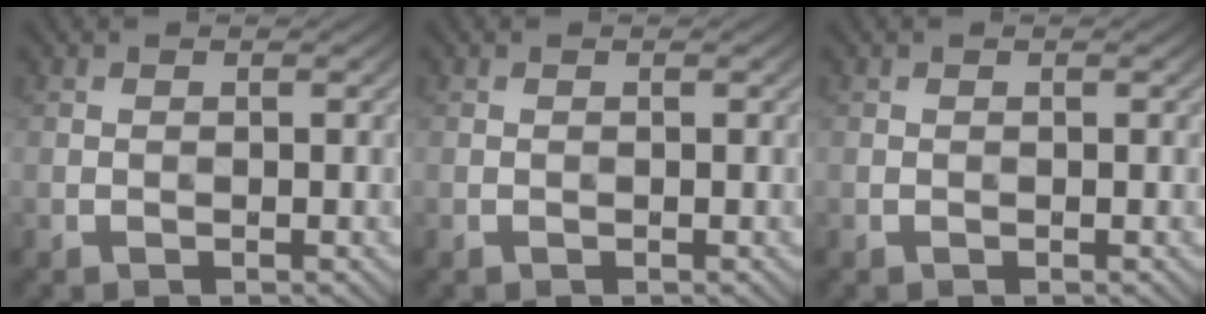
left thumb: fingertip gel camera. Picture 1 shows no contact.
{"total": 0.0}
{"total": 0.0}